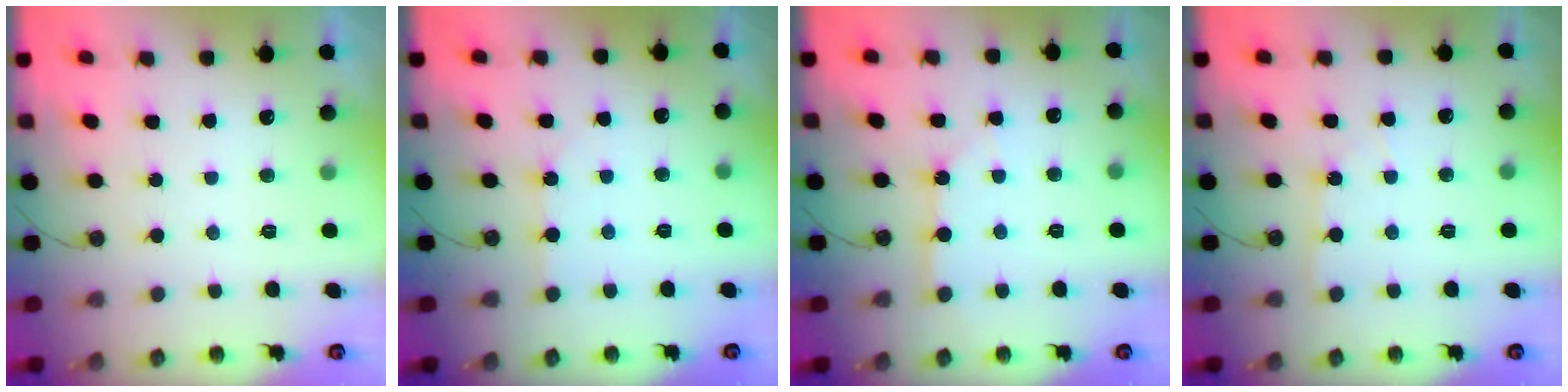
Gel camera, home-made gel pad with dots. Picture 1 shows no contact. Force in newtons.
{"total": 2.7, "press": 2.7, "slide": 0.5}
{"total": 2.2, "press": 2.2, "slide": 0.4}
{"total": 3.4, "press": 3.4, "slide": 0.5}